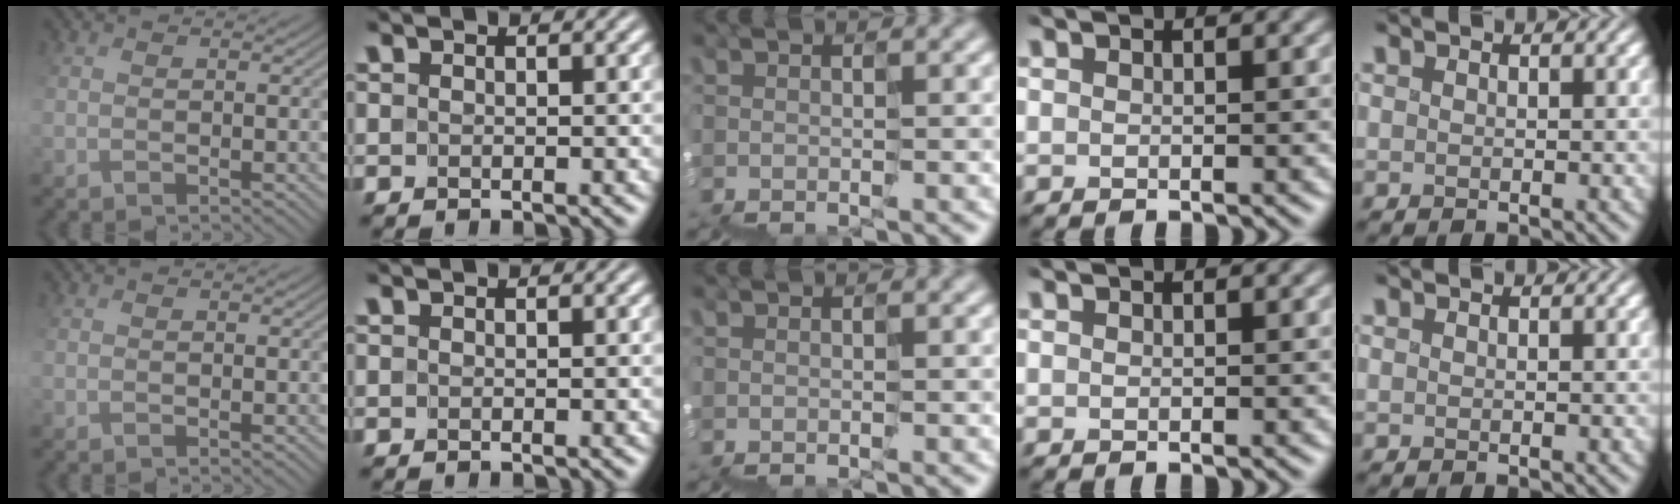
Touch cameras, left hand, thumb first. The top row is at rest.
{}